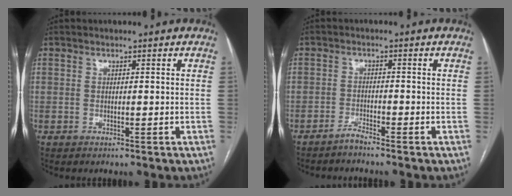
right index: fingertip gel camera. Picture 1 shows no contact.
{"total": 1.8, "force": [-1.7, -0.3, 0.4], "torque": [-0.009, -0.003, -0.035]}